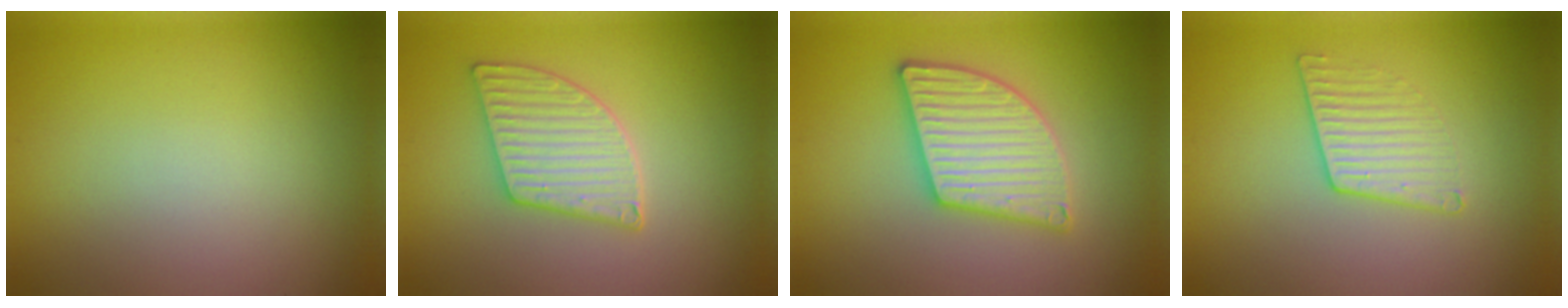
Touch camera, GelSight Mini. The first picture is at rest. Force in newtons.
{"total": 4.1, "press": 3.6, "slide": 1.8}
{"total": 5.5, "press": 5.5, "slide": 0.7}
{"total": 2.0, "press": 1.5, "slide": 1.3}